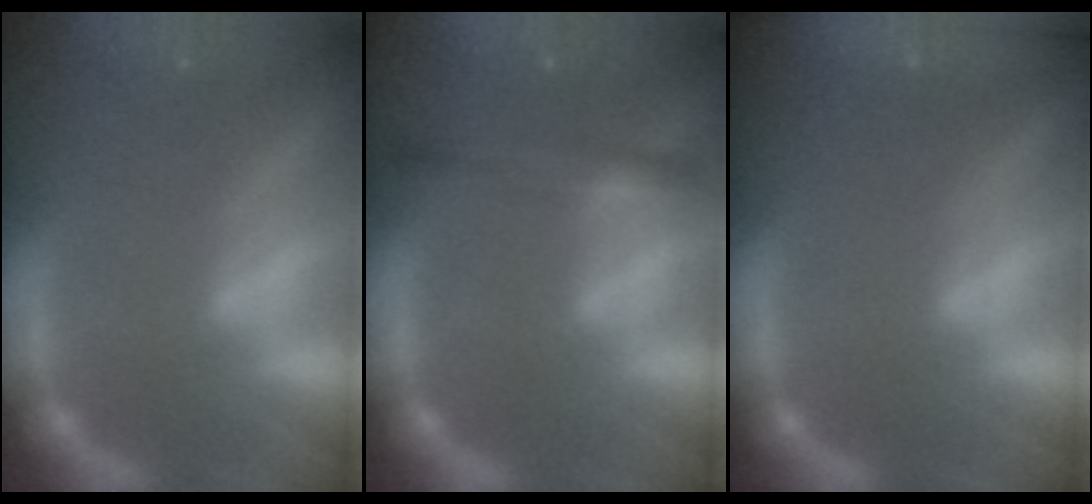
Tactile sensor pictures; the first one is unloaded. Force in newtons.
{"total": 3.0}
{"total": 7.9}